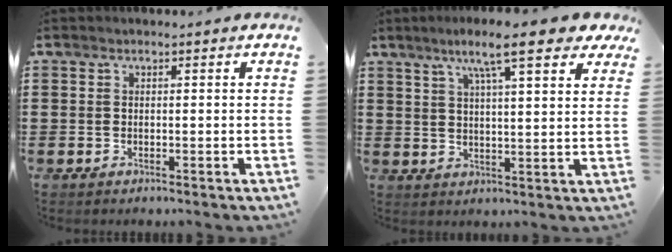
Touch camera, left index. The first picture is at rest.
{"total": 9.8, "force": [6.9, 1.4, 6.9], "torque": [-0.127, -0.010, 0.115]}